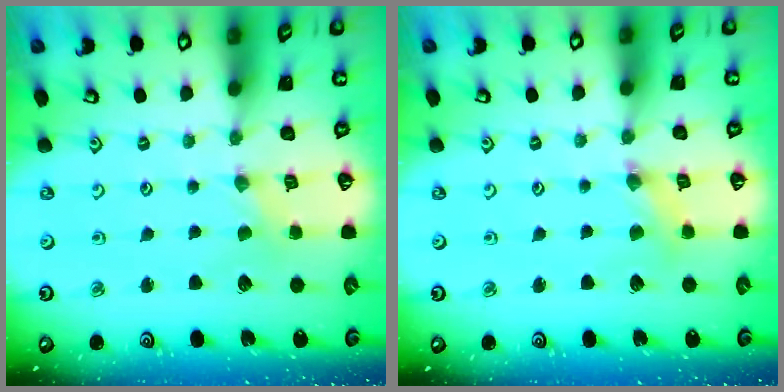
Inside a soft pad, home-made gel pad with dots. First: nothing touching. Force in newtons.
{"total": 2.0, "press": 2.0, "slide": 0.4}